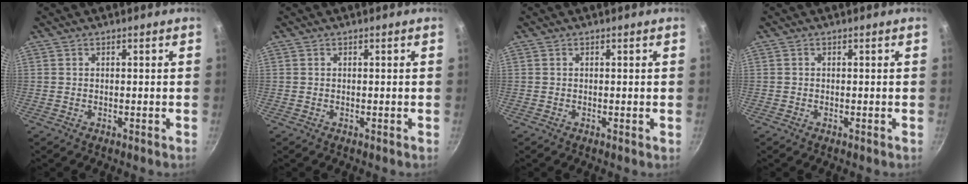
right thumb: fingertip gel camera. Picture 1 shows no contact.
{"total": 0.0}
{"total": 0.0}
{"total": 0.0}